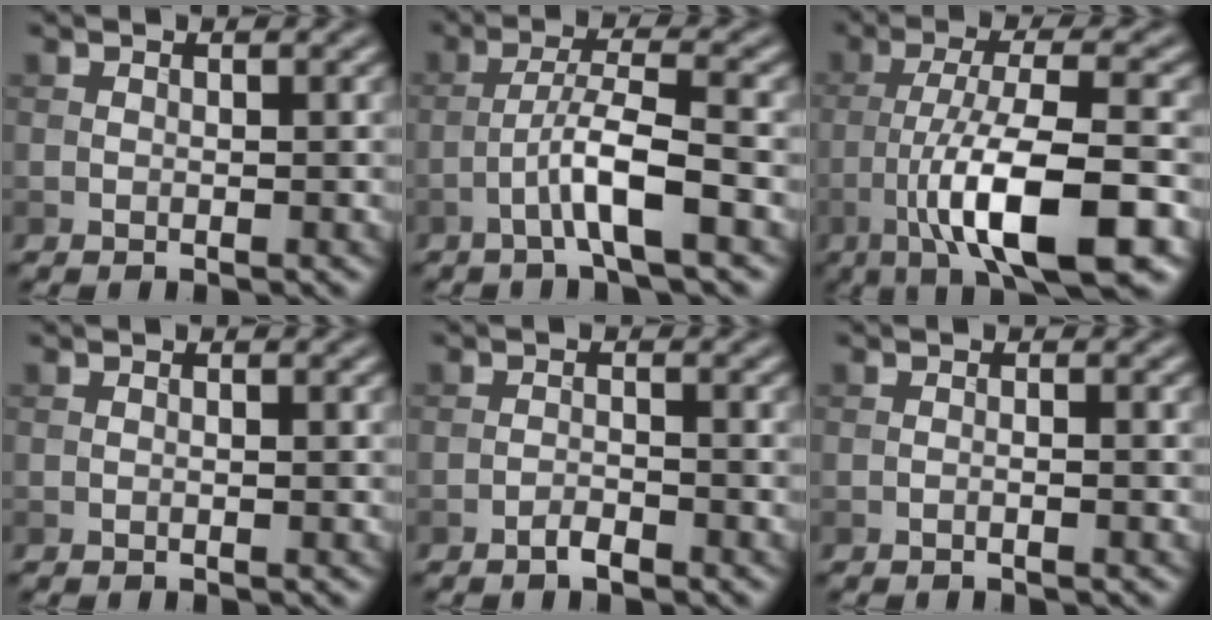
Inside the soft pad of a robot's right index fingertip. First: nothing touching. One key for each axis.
{"total": 4.8, "fx": -2.2, "fy": 0.5, "fz": 4.2, "tx": -0.075, "ty": 0.016, "tz": -0.045}
{"total": 10.5, "fx": -4.4, "fy": 2.4, "fz": 9.2, "tx": -0.150, "ty": 0.008, "tz": -0.079}
{"total": 0.0}
{"total": 1.4, "fx": -1.1, "fy": 0.4, "fz": 0.8, "tx": -0.015, "ty": 0.003, "tz": -0.022}
{"total": 0.8, "fx": -0.5, "fy": 0.0, "fz": 0.6, "tx": -0.014, "ty": 0.001, "tz": -0.011}